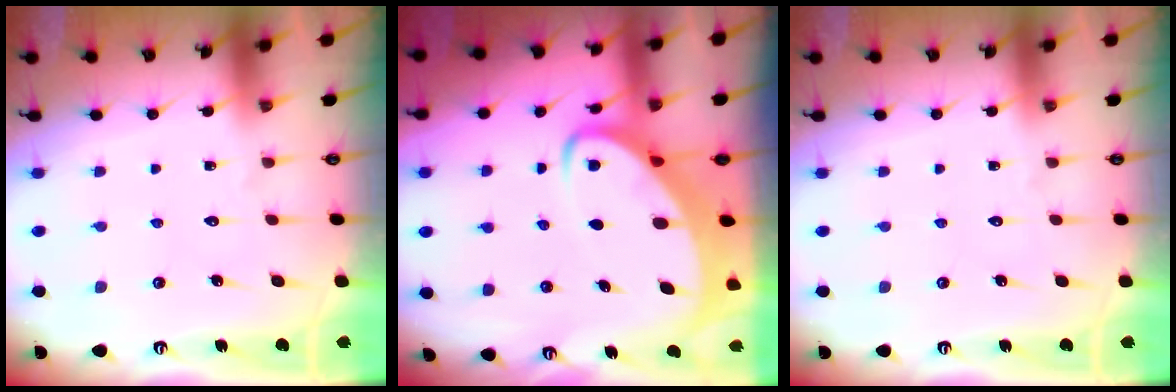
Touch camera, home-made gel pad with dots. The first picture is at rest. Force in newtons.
{"total": 4.3, "press": 4.2, "slide": 0.4}
{"total": 0.0}